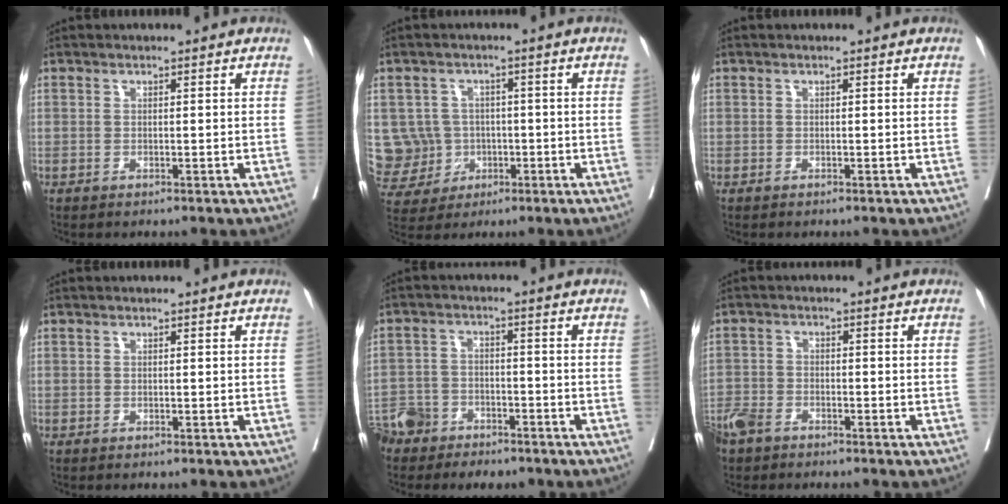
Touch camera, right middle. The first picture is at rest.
{"total": 8.4, "force": [-0.4, 8.3, 0.8], "torque": [-0.033, 0.020, 0.007]}
{"total": 0.0}
{"total": 0.0}
{"total": 6.3, "force": [-5.2, 3.5, 0.7], "torque": [-0.019, 0.001, -0.098]}
{"total": 4.9, "force": [-4.0, 2.2, 1.8], "torque": [-0.038, -0.004, -0.079]}